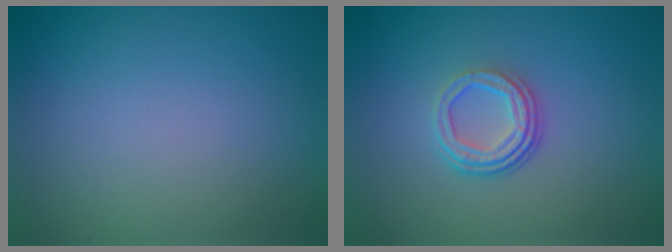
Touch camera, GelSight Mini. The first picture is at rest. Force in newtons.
{"total": 3.7, "press": 2.6, "slide": 2.5}